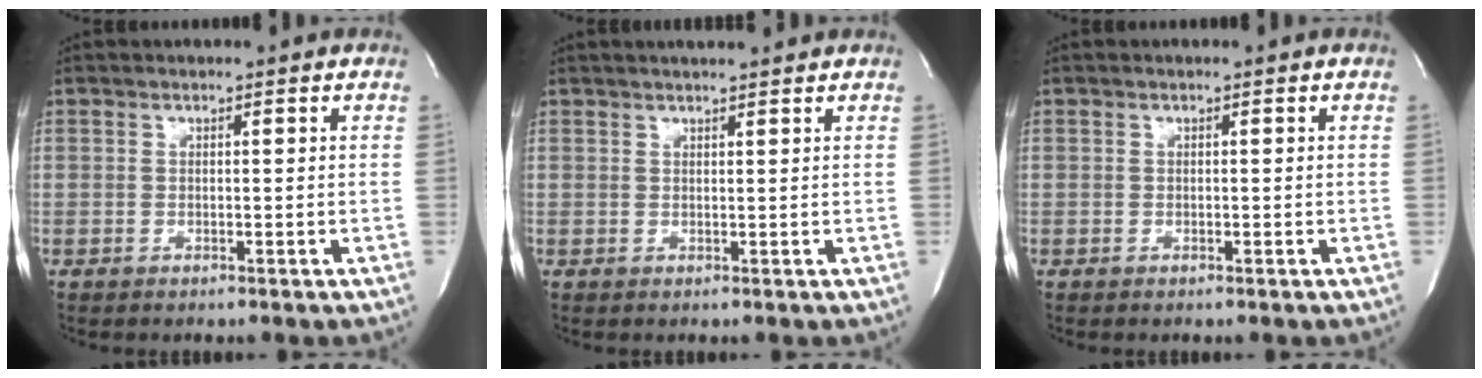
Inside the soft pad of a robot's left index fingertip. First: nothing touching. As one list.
[{"total": 5.1, "force": [4.4, 0.5, 2.5], "torque": [-0.041, 0.019, 0.060]}, {"total": 0.0}]